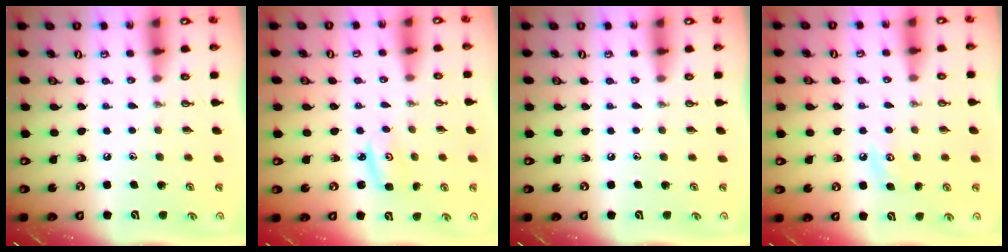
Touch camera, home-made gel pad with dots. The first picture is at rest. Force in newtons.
{"total": 2.8, "press": 2.8, "slide": 0.3}
{"total": 0.0}
{"total": 6.4, "press": 6.3, "slide": 0.8}